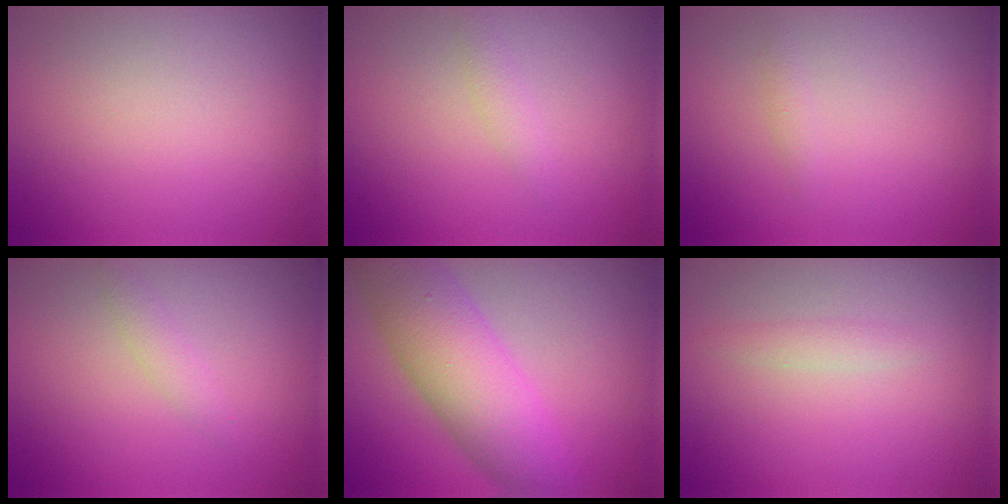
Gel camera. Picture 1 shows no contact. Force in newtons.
{"total": 1.2, "press": 1.2, "slide": 0.0}
{"total": 0.7, "press": 0.7, "slide": 0.0}
{"total": 1.3, "press": 1.3, "slide": 0.1}
{"total": 8.1, "press": 8.1, "slide": 0.1}
{"total": 1.0, "press": 1.0, "slide": 0.0}